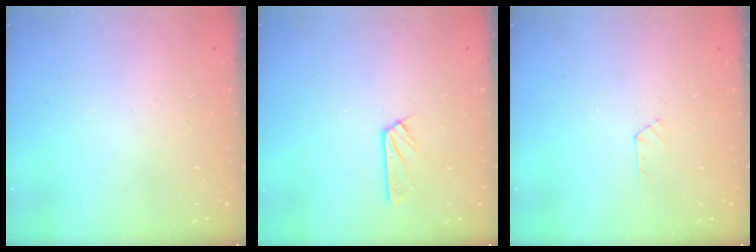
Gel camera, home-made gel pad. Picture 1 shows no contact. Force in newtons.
{"total": 5.0, "press": 4.9, "slide": 0.6}
{"total": 2.8, "press": 2.7, "slide": 0.5}